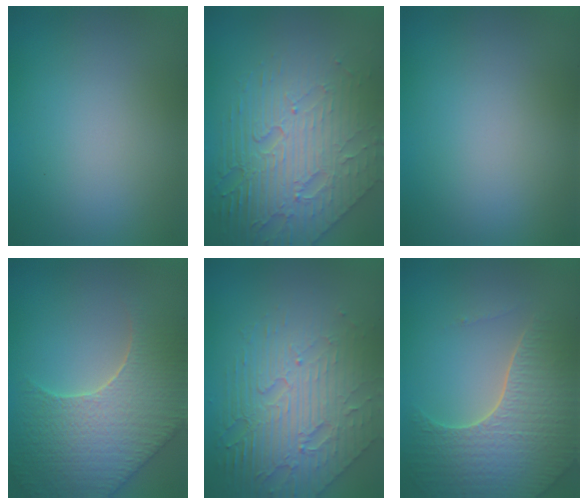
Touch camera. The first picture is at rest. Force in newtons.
{"total": 7.3, "press": 5.5, "slide": 4.8}
{"total": 0.0}
{"total": 8.5, "press": 6.5, "slide": 5.5}
{"total": 7.5, "press": 5.3, "slide": 5.4}
{"total": 6.8, "press": 5.2, "slide": 4.4}